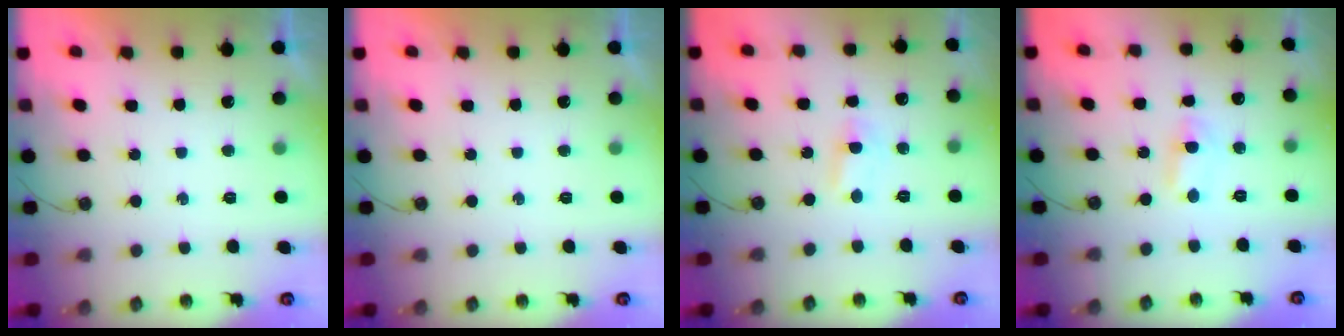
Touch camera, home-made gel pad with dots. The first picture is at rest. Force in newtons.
{"total": 0.0}
{"total": 1.5, "press": 1.3, "slide": 0.6}
{"total": 1.5, "press": 1.3, "slide": 0.7}